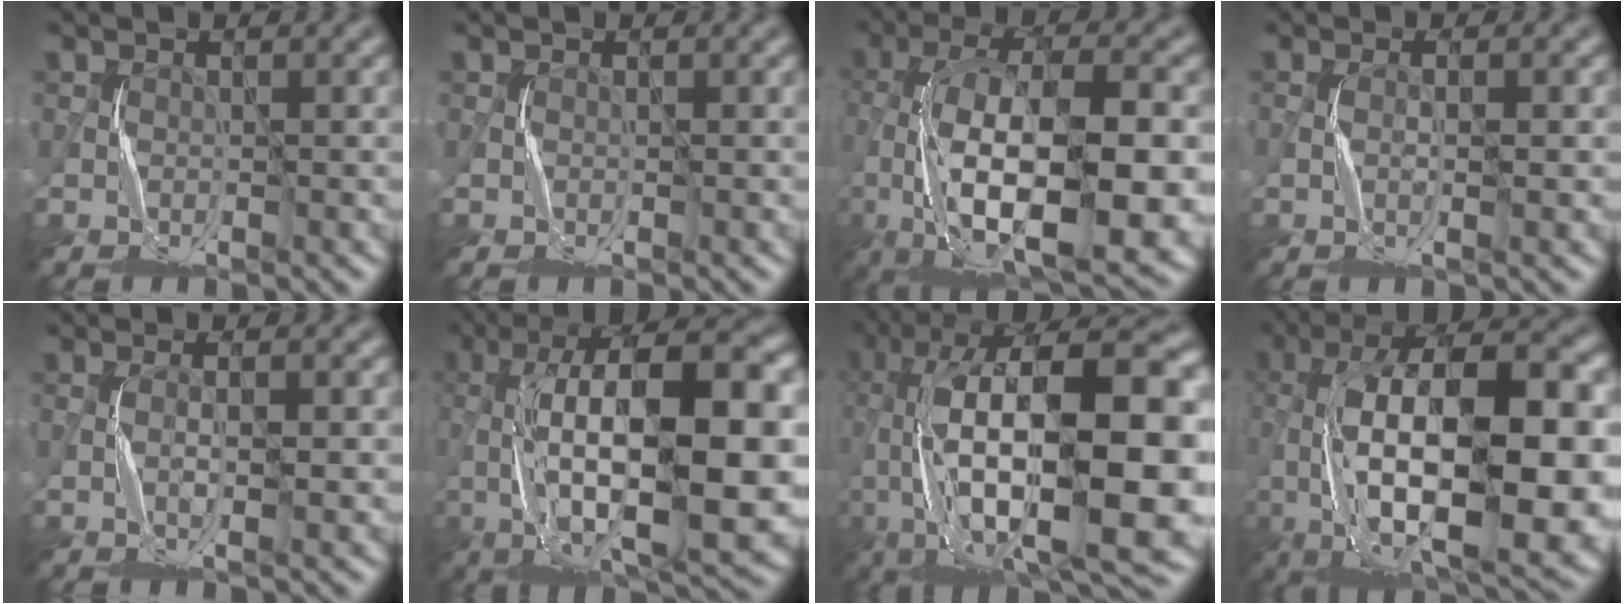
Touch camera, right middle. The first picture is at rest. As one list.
[{"total": 0.0}, {"total": 15.2, "force": [-4.3, 5.9, 13.3], "torque": [-0.233, -0.009, -0.070]}, {"total": 1.2, "force": [-0.1, -0.2, 1.2], "torque": [-0.025, -0.004, -0.001]}, {"total": 1.7, "force": [-0.2, -0.1, 1.7], "torque": [-0.038, 0.000, -0.003]}, {"total": 16.4, "force": [-0.6, 5.9, 15.3], "torque": [-0.265, 0.028, -0.010]}, {"total": 19.6, "force": [-0.7, 7.9, 17.9], "torque": [-0.307, 0.027, -0.015]}, {"total": 17.7, "force": [-2.5, 7.4, 15.9], "torque": [-0.273, 0.026, -0.039]}]